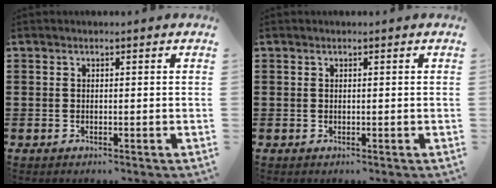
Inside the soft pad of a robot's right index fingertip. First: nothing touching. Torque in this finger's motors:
{"motor_torque": [-0.12, 0.60, 0.00, 0.00]}